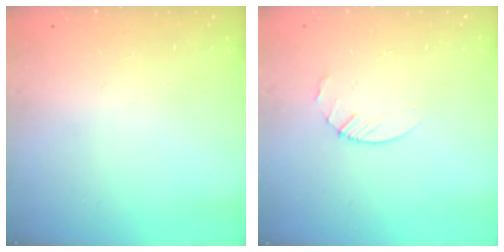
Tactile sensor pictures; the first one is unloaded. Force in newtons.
{"total": 3.0, "press": 2.9, "slide": 0.3}